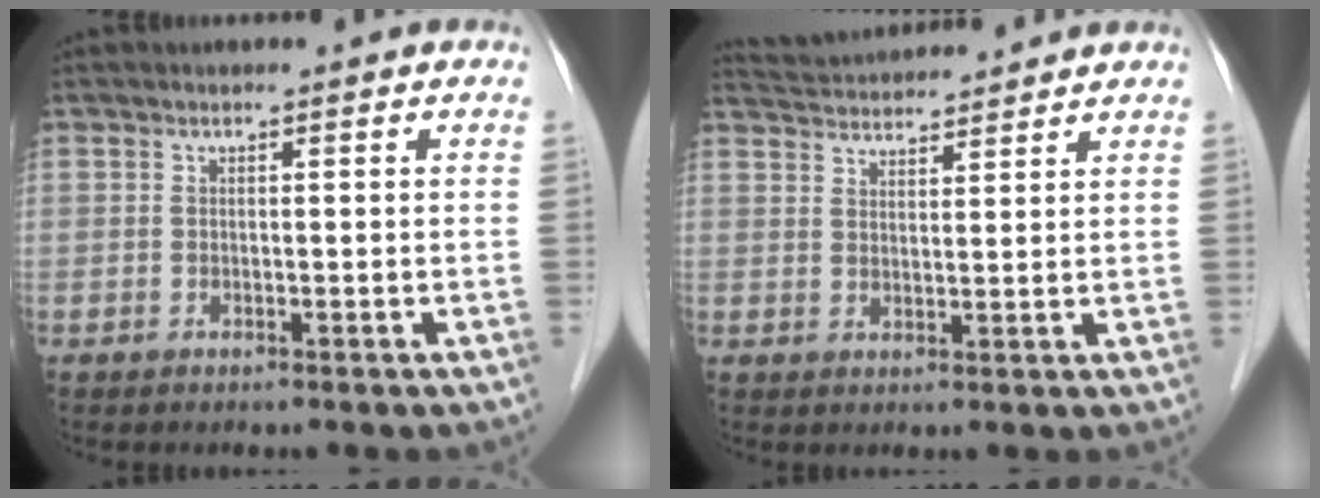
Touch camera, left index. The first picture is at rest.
{"total": 8.4, "force": [8.2, 0.3, 1.6], "torque": [-0.037, 0.033, 0.130]}